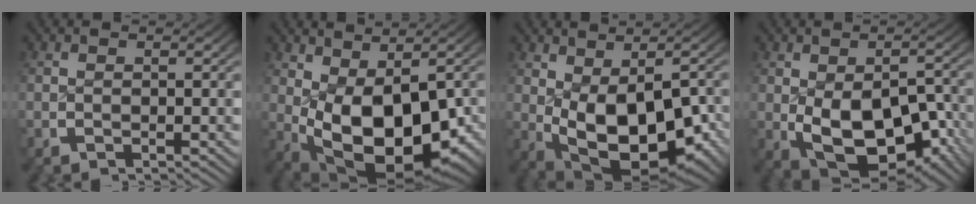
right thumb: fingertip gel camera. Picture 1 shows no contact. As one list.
[{"total": 15.4, "force": [-1.9, 9.6, 11.9], "torque": [-0.219, -0.062, 0.010]}, {"total": 13.8, "force": [-1.8, 8.6, 10.6], "torque": [-0.195, -0.052, 0.004]}, {"total": 12.3, "force": [-3.2, 7.7, 9.0], "torque": [-0.183, -0.067, -0.012]}]